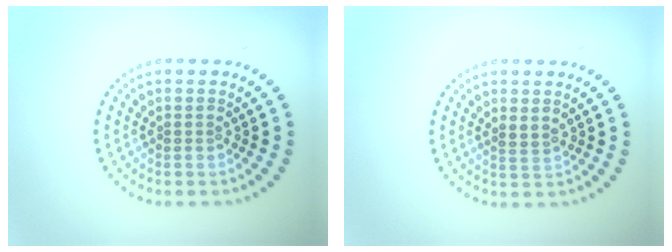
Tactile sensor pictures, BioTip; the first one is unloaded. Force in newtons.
{"total": 1.0, "press": 0.9, "slide": 0.3}